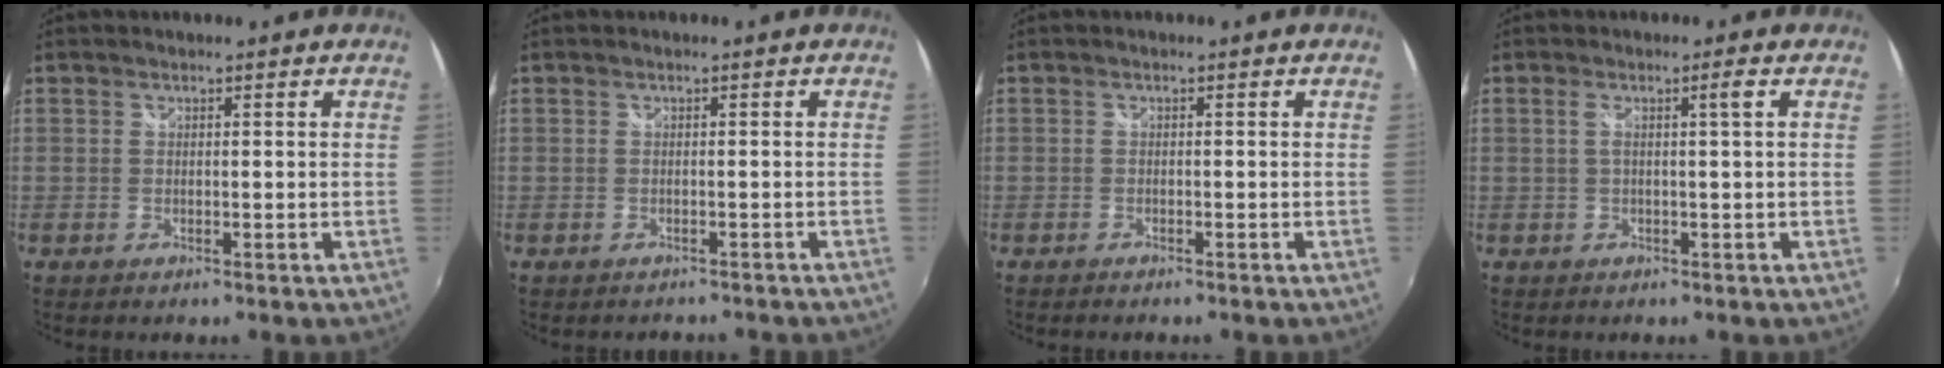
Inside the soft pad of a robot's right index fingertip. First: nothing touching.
{"total": 2.9, "force": [-2.6, 1.1, 0.8], "torque": [-0.016, -0.012, -0.031]}
{"total": 1.3, "force": [-1.2, 0.5, 0.2], "torque": [-0.012, -0.003, -0.023]}
{"total": 2.0, "force": [0.1, -0.6, 1.9], "torque": [-0.033, 0.001, 0.003]}